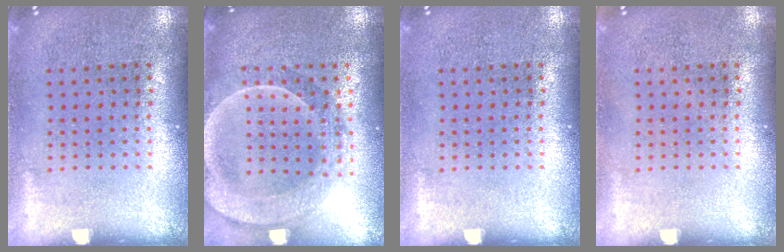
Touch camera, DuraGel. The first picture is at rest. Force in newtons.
{"total": 2.3, "press": 2.1, "slide": 0.9}
{"total": 0.0}
{"total": 0.0}